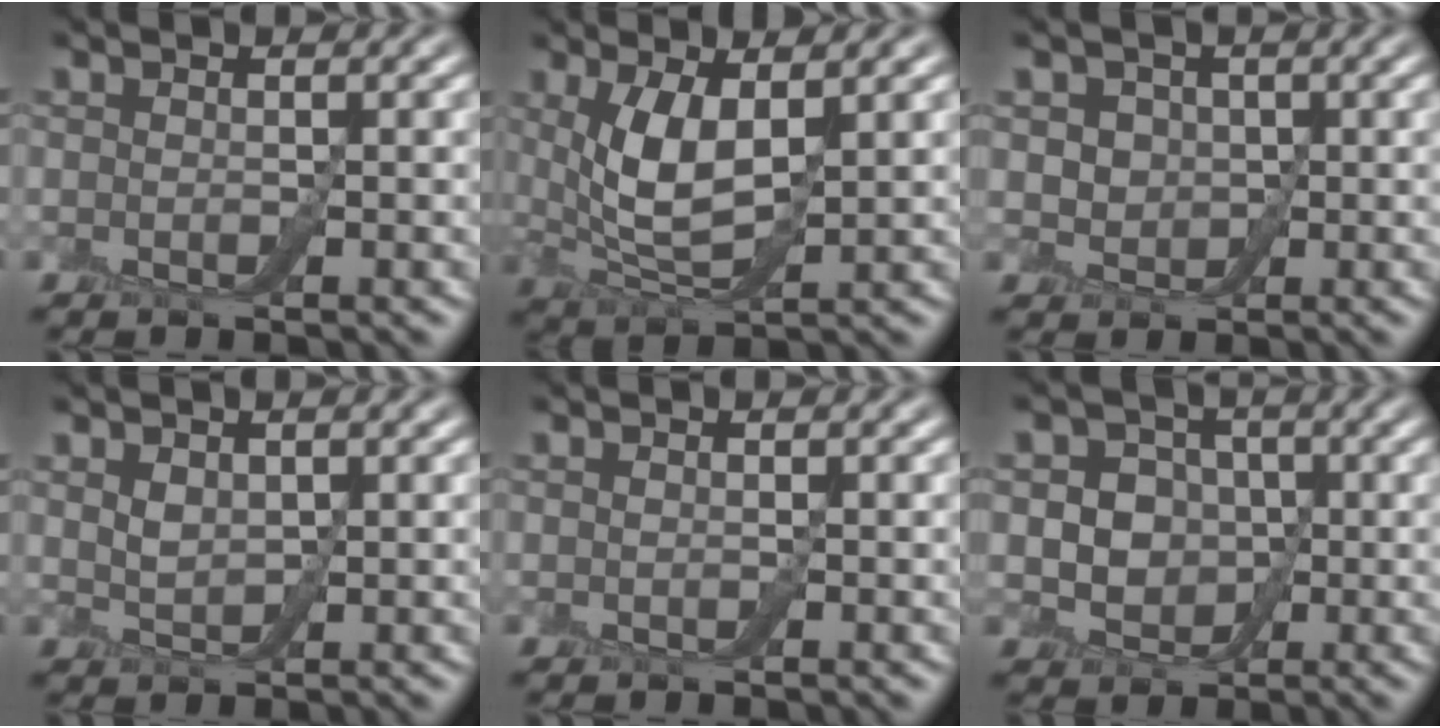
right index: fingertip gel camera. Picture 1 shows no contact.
{"total": 5.1, "force": [1.3, 2.0, 4.5], "torque": [-0.101, -0.004, 0.031]}
{"total": 2.7, "force": [0.7, 2.2, 1.2], "torque": [-0.018, 0.006, 0.003]}
{"total": 1.4, "force": [0.8, 0.8, 0.8], "torque": [-0.020, 0.000, 0.019]}
{"total": 0.0}
{"total": 3.9, "force": [0.0, 3.4, 2.0], "torque": [-0.020, -0.001, -0.015]}